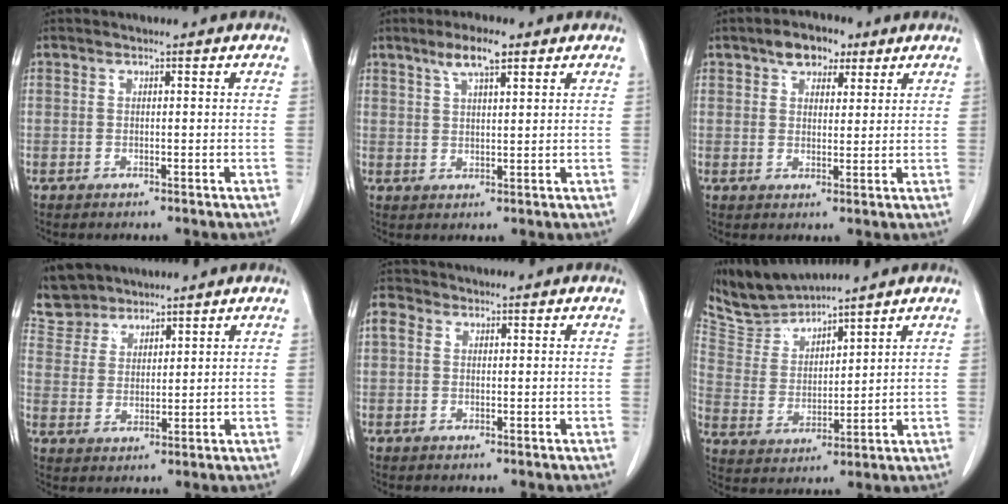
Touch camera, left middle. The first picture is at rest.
{"total": 5.1, "force": [3.4, 0.9, 3.8], "torque": [-0.075, 0.005, 0.059]}
{"total": 5.3, "force": [3.3, 3.1, 2.9], "torque": [-0.045, 0.016, 0.055]}
{"total": 6.6, "force": [6.0, 2.7, 0.3], "torque": [-0.013, 0.016, 0.124]}
{"total": 2.2, "force": [0.8, 1.8, 1.1], "torque": [-0.026, 0.015, 0.013]}
{"total": 7.2, "force": [7.2, 0.3, 0.2], "torque": [-0.023, 0.007, 0.157]}